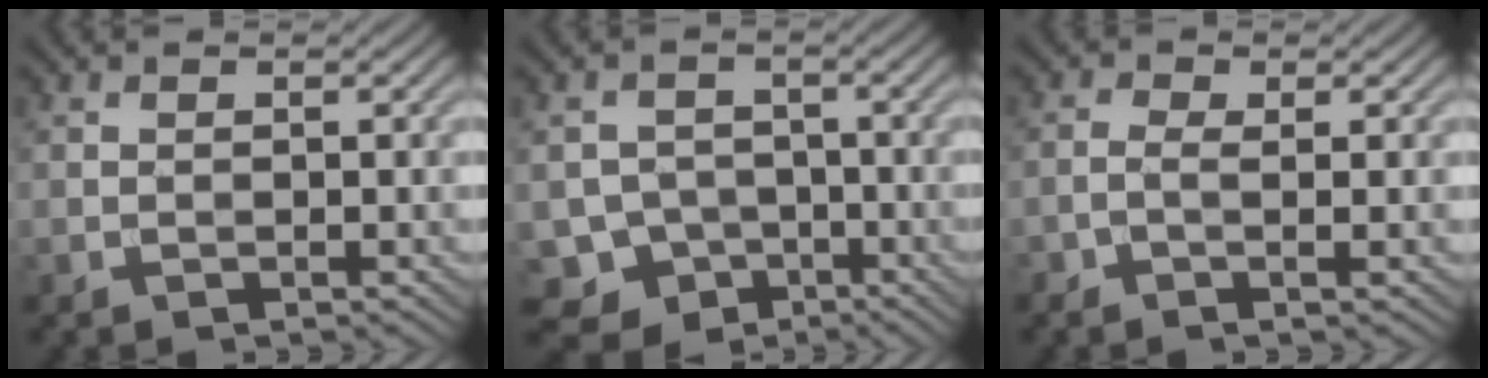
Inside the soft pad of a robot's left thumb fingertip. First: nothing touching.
{"total": 7.1, "force": [-3.9, 5.7, 1.4], "torque": [-0.025, -0.012, -0.078]}
{"total": 2.0, "force": [-0.5, 0.6, 1.8], "torque": [-0.039, -0.001, -0.014]}